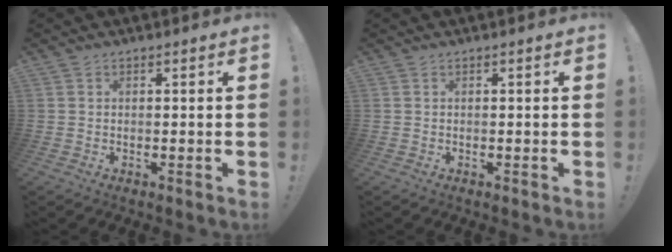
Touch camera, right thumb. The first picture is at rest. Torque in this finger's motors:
{"motor_torque": [-0.01, -0.01, 0.00, 0.00, 0.02]}